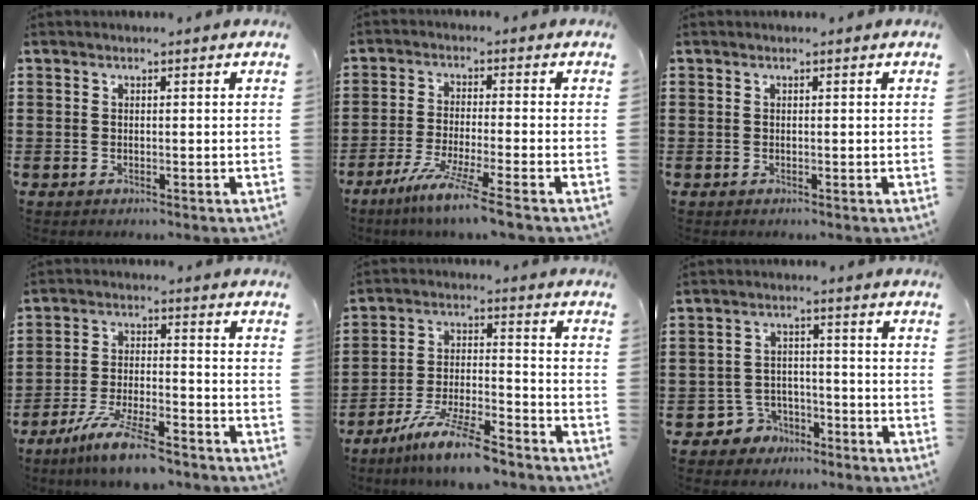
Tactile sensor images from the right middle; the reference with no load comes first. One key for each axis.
{"total": 6.4, "fx": -5.0, "fy": -0.6, "fz": 4.1, "tx": -0.077, "ty": -0.017, "tz": -0.090}
{"total": 0.0}
{"total": 8.5, "fx": -6.7, "fy": 1.0, "fz": 5.0, "tx": -0.108, "ty": -0.006, "tz": -0.129}
{"total": 9.4, "fx": -7.8, "fy": 0.8, "fz": 5.2, "tx": -0.108, "ty": 0.002, "tz": -0.150}
{"total": 4.0, "fx": -3.2, "fy": 2.4, "fz": 0.4, "tx": -0.034, "ty": 0.003, "tz": -0.071}